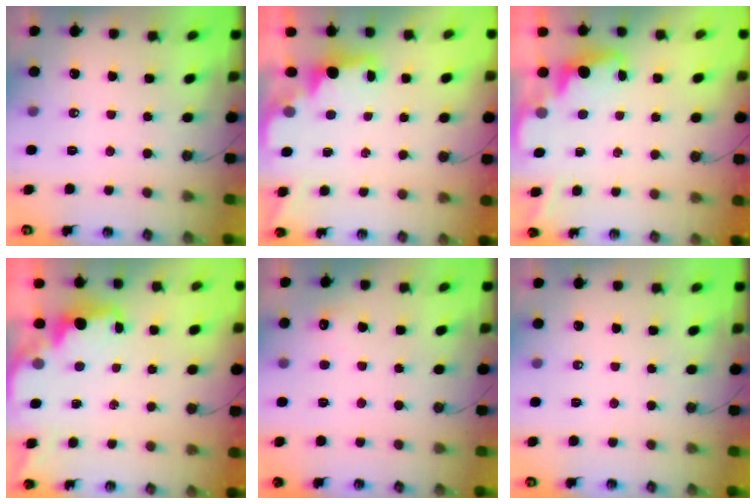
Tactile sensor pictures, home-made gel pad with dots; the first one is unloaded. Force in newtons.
{"total": 2.3, "press": 2.2, "slide": 0.7}
{"total": 2.0, "press": 1.9, "slide": 0.6}
{"total": 2.0, "press": 1.9, "slide": 0.7}
{"total": 6.4, "press": 6.3, "slide": 1.1}
{"total": 0.0}